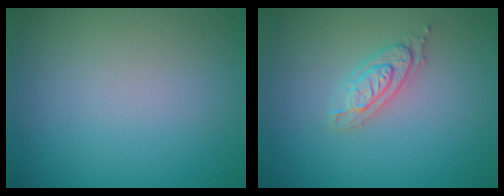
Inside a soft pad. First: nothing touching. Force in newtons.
{"total": 2.2, "press": 2.1, "slide": 0.5}